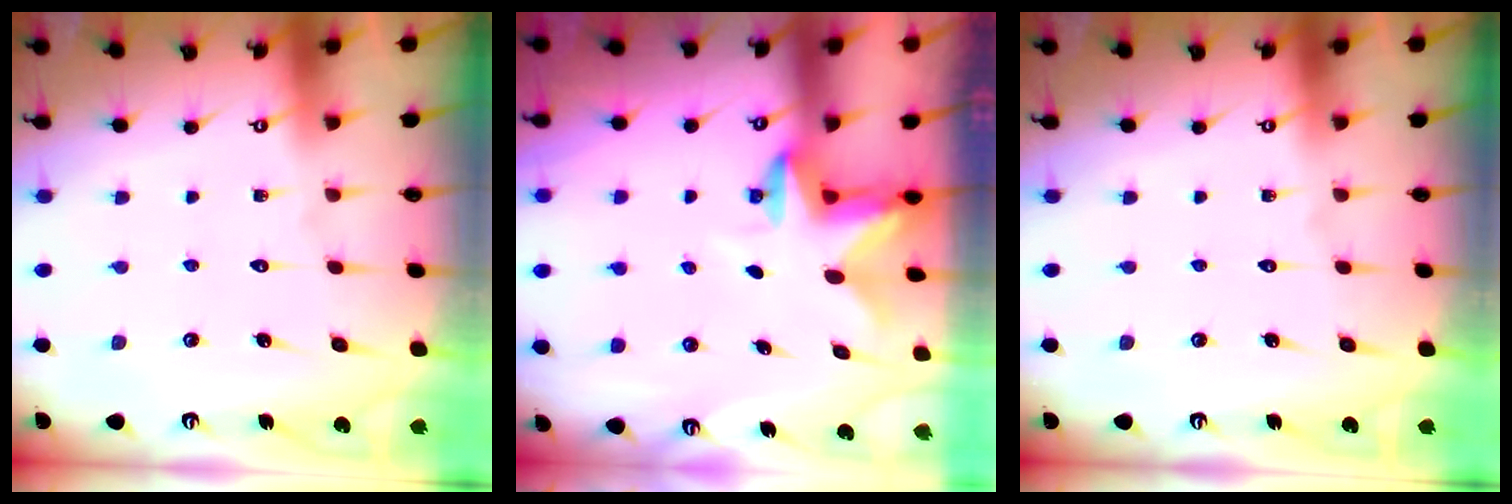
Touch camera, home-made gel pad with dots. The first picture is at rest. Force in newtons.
{"total": 2.7, "press": 2.6, "slide": 0.6}
{"total": 0.0}